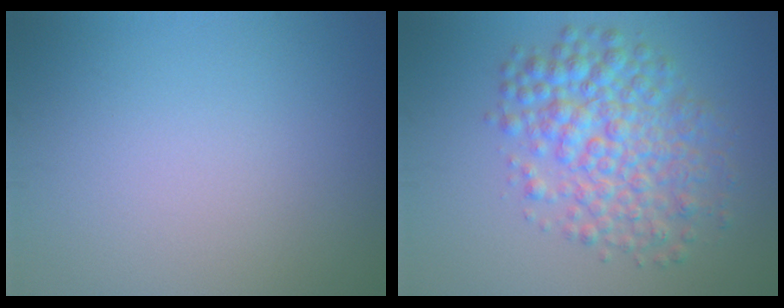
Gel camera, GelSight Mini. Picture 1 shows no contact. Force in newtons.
{"total": 6.2, "press": 6.2, "slide": 0.0}